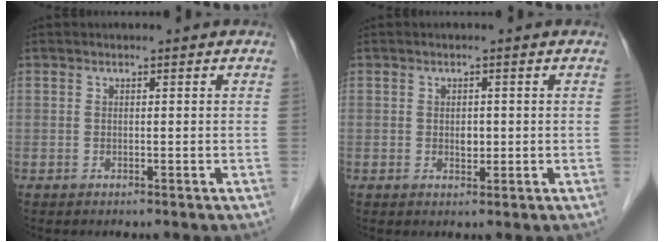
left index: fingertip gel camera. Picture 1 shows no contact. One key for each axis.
{"total": 1.6, "fx": -0.1, "fy": 1.1, "fz": 1.1, "tx": -0.013, "ty": -0.004, "tz": 0.002}